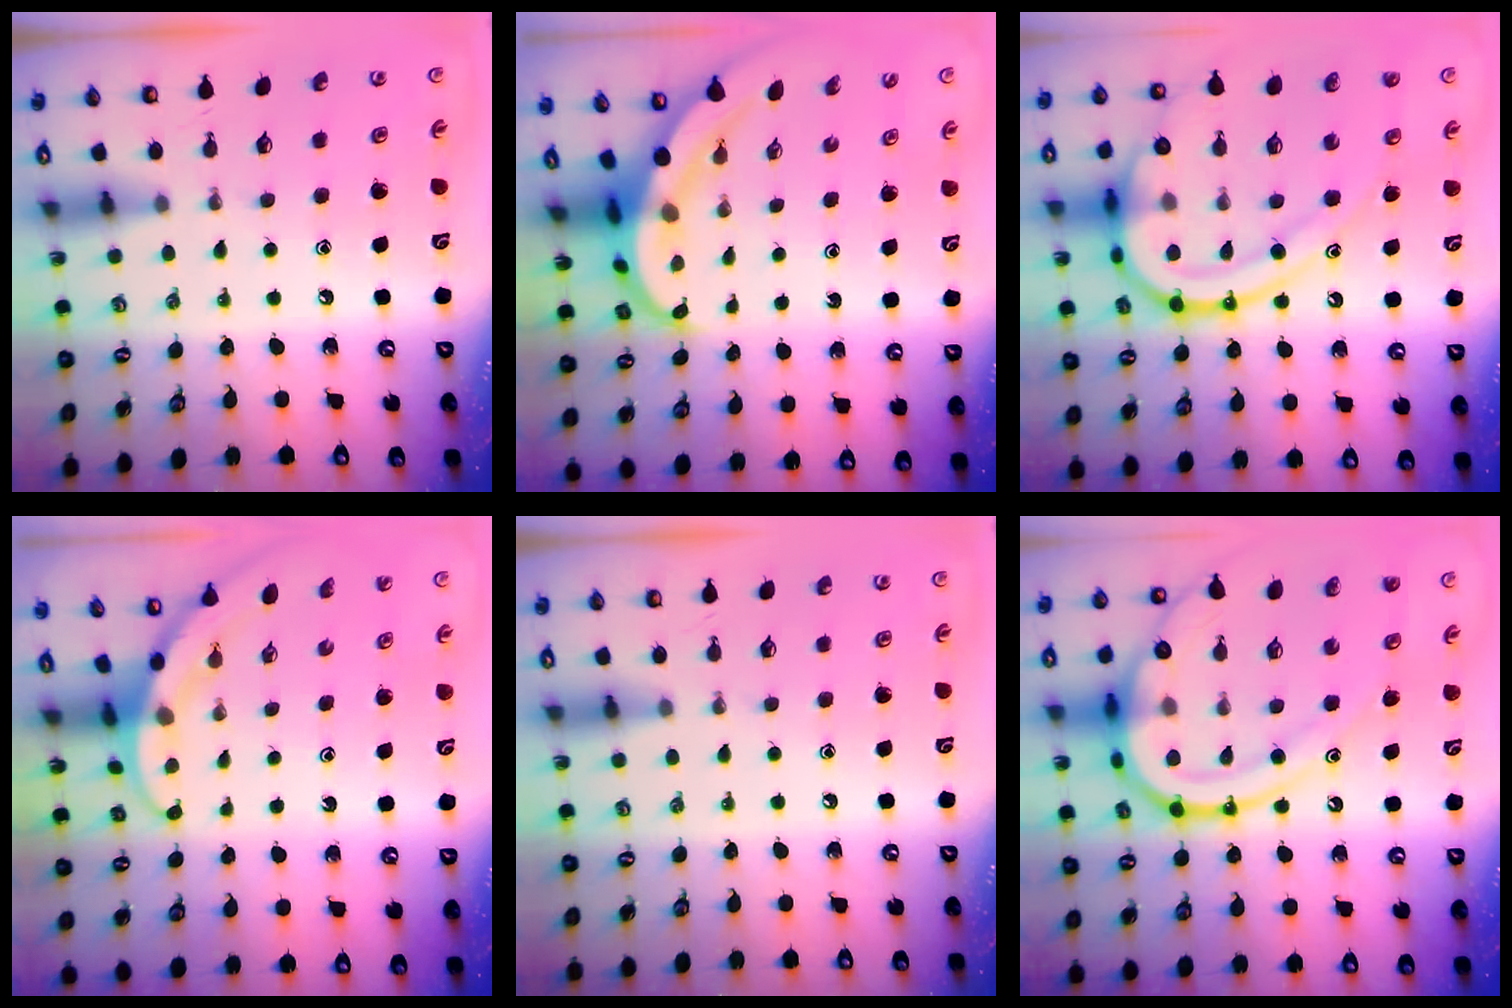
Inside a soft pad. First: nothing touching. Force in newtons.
{"total": 5.3, "press": 5.2, "slide": 0.5}
{"total": 21.9, "press": 21.8, "slide": 1.3}
{"total": 3.0, "press": 3.0, "slide": 0.1}
{"total": 0.0}
{"total": 21.8, "press": 21.7, "slide": 2.2}